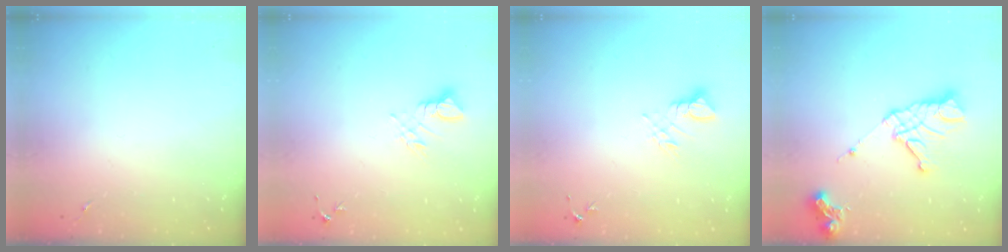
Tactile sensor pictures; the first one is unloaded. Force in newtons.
{"total": 6.6, "press": 6.6, "slide": 0.5}
{"total": 6.6, "press": 6.6, "slide": 0.5}
{"total": 14.9, "press": 14.8, "slide": 1.6}